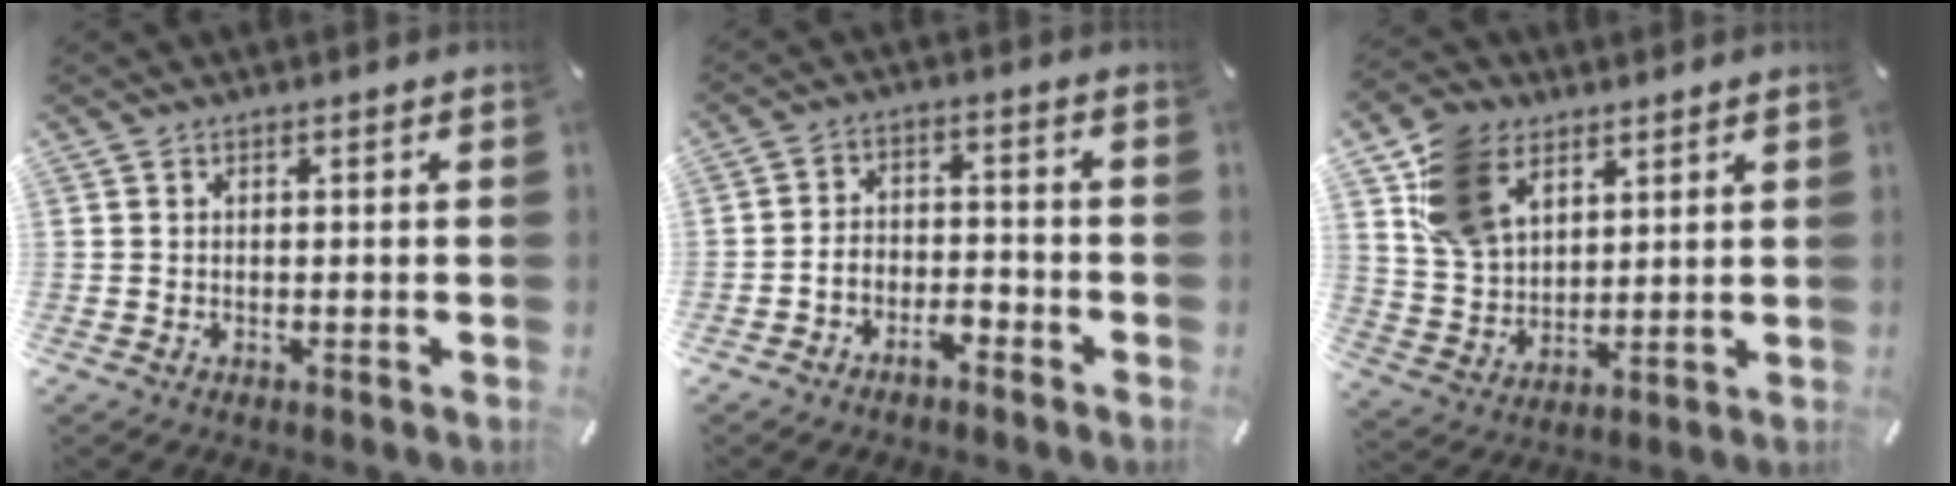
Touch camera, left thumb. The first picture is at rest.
{"total": 4.8, "force": [-3.8, 2.5, 1.7], "torque": [-0.031, 0.020, -0.072]}
{"total": 13.2, "force": [7.1, 9.0, 6.4], "torque": [-0.156, -0.011, 0.138]}